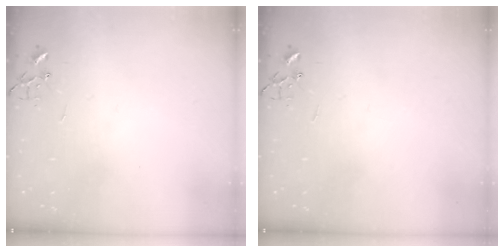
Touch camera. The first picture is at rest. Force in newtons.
{"total": 0.0}